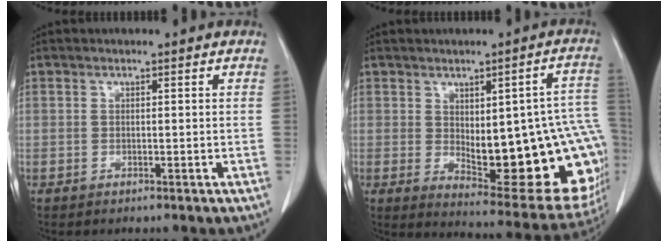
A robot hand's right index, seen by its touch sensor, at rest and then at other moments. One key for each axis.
{"total": 23.4, "fx": -2.6, "fy": 7.1, "fz": 22.1, "tx": -0.202, "ty": 0.011, "tz": -0.006}